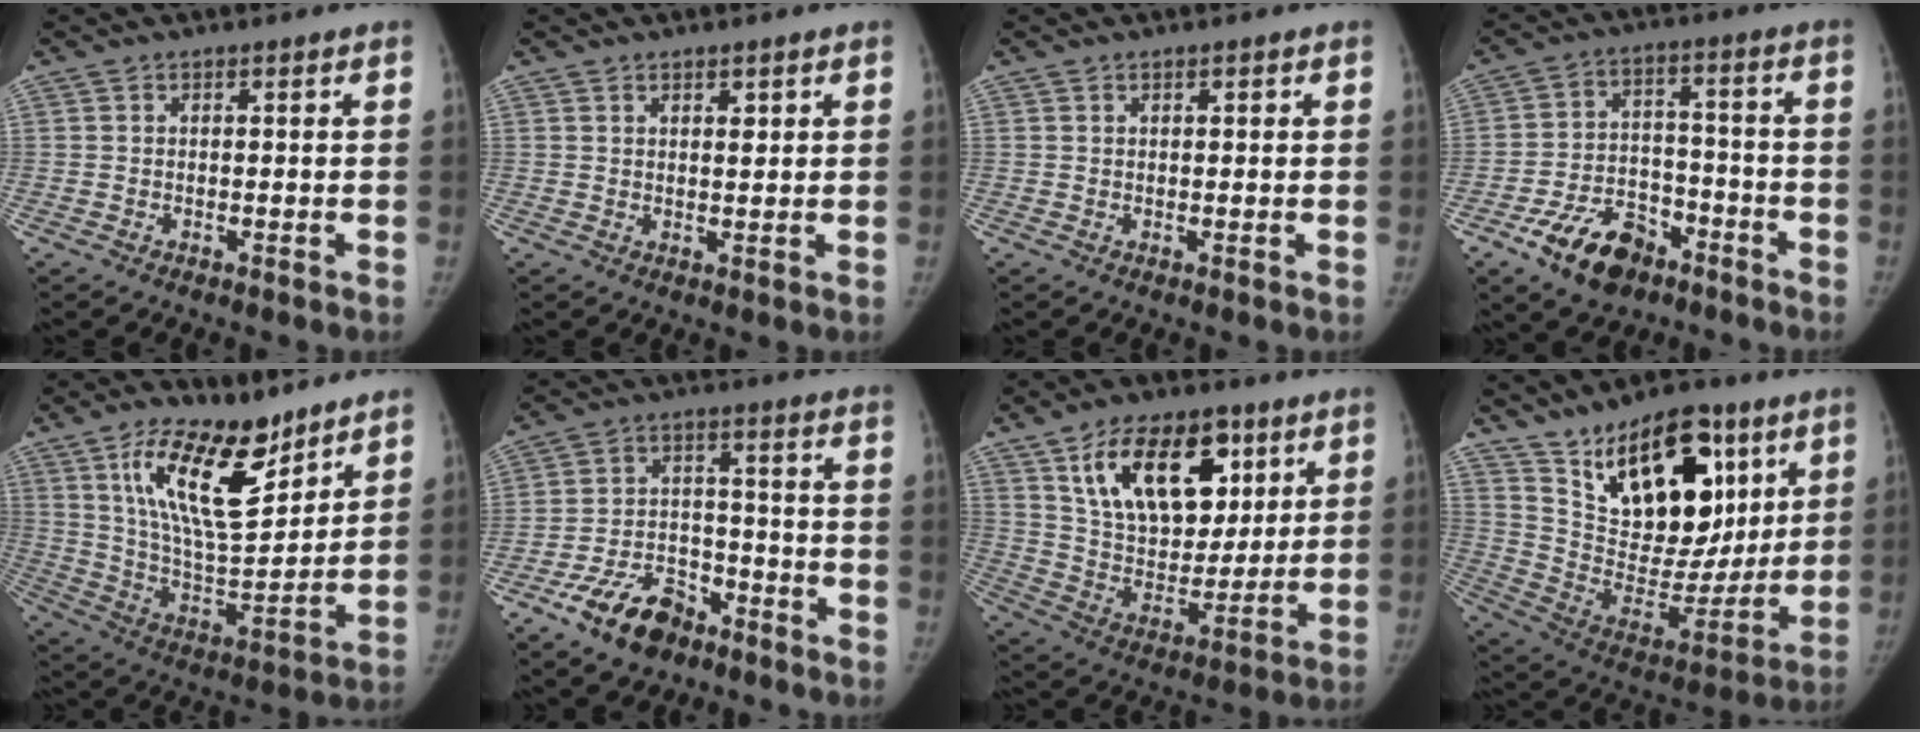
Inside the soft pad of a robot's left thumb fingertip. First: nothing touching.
{"total": 1.9, "force": [1.0, 1.0, 1.3], "torque": [-0.011, -0.005, 0.017]}
{"total": 0.6, "force": [0.3, 0.3, 0.4], "torque": [-0.004, 0.000, 0.004]}
{"total": 12.4, "force": [-7.7, 7.4, 6.3], "torque": [-0.081, 0.049, -0.126]}
{"total": 19.0, "force": [11.2, 7.7, 13.2], "torque": [-0.191, -0.070, 0.211]}
{"total": 11.3, "force": [-7.4, 6.5, 5.4], "torque": [-0.074, 0.048, -0.127]}
{"total": 20.8, "force": [9.7, 12.2, 13.8], "torque": [-0.176, -0.039, 0.172]}
{"total": 25.4, "force": [13.4, 13.4, 16.8], "torque": [-0.215, -0.044, 0.236]}